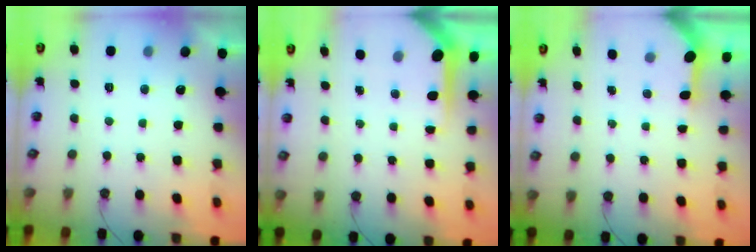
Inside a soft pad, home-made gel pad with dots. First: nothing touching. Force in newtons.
{"total": 6.2, "press": 6.2, "slide": 0.6}
{"total": 3.1, "press": 3.1, "slide": 0.2}